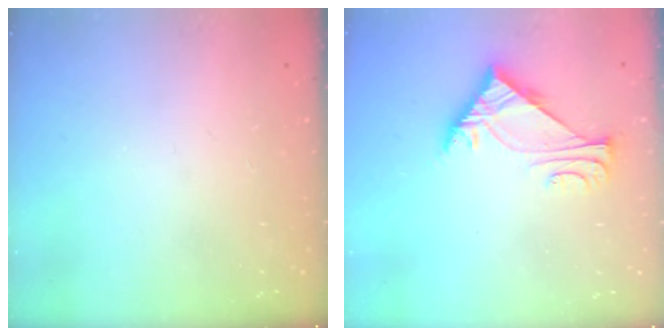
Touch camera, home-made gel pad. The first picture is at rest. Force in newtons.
{"total": 6.5, "press": 6.4, "slide": 1.2}